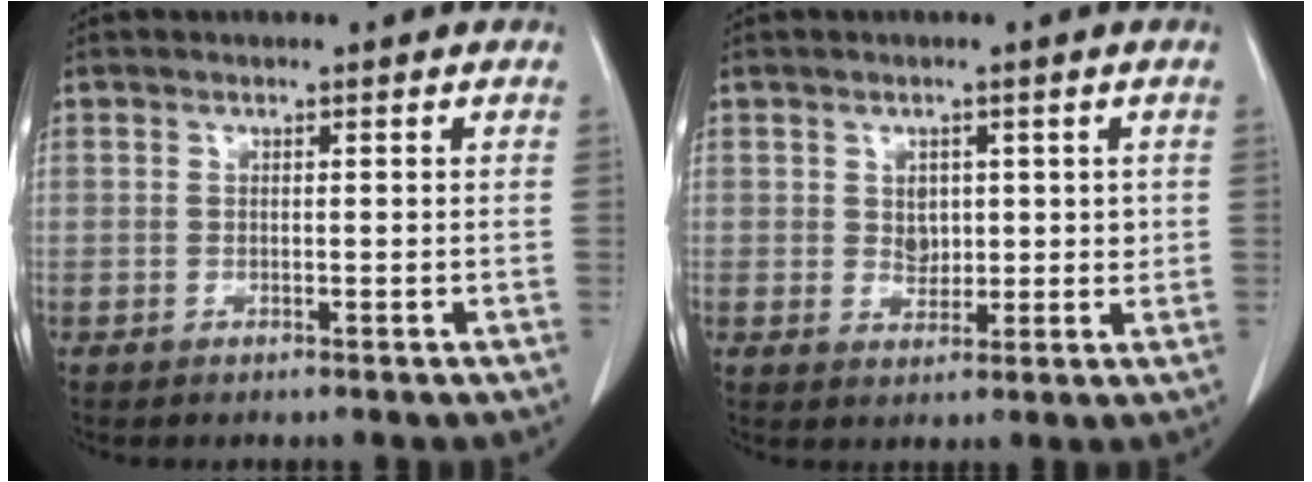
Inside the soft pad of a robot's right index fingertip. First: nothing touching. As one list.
[{"total": 3.5, "force": [0.8, 2.7, 2.1], "torque": [-0.028, 0.001, 0.018]}]